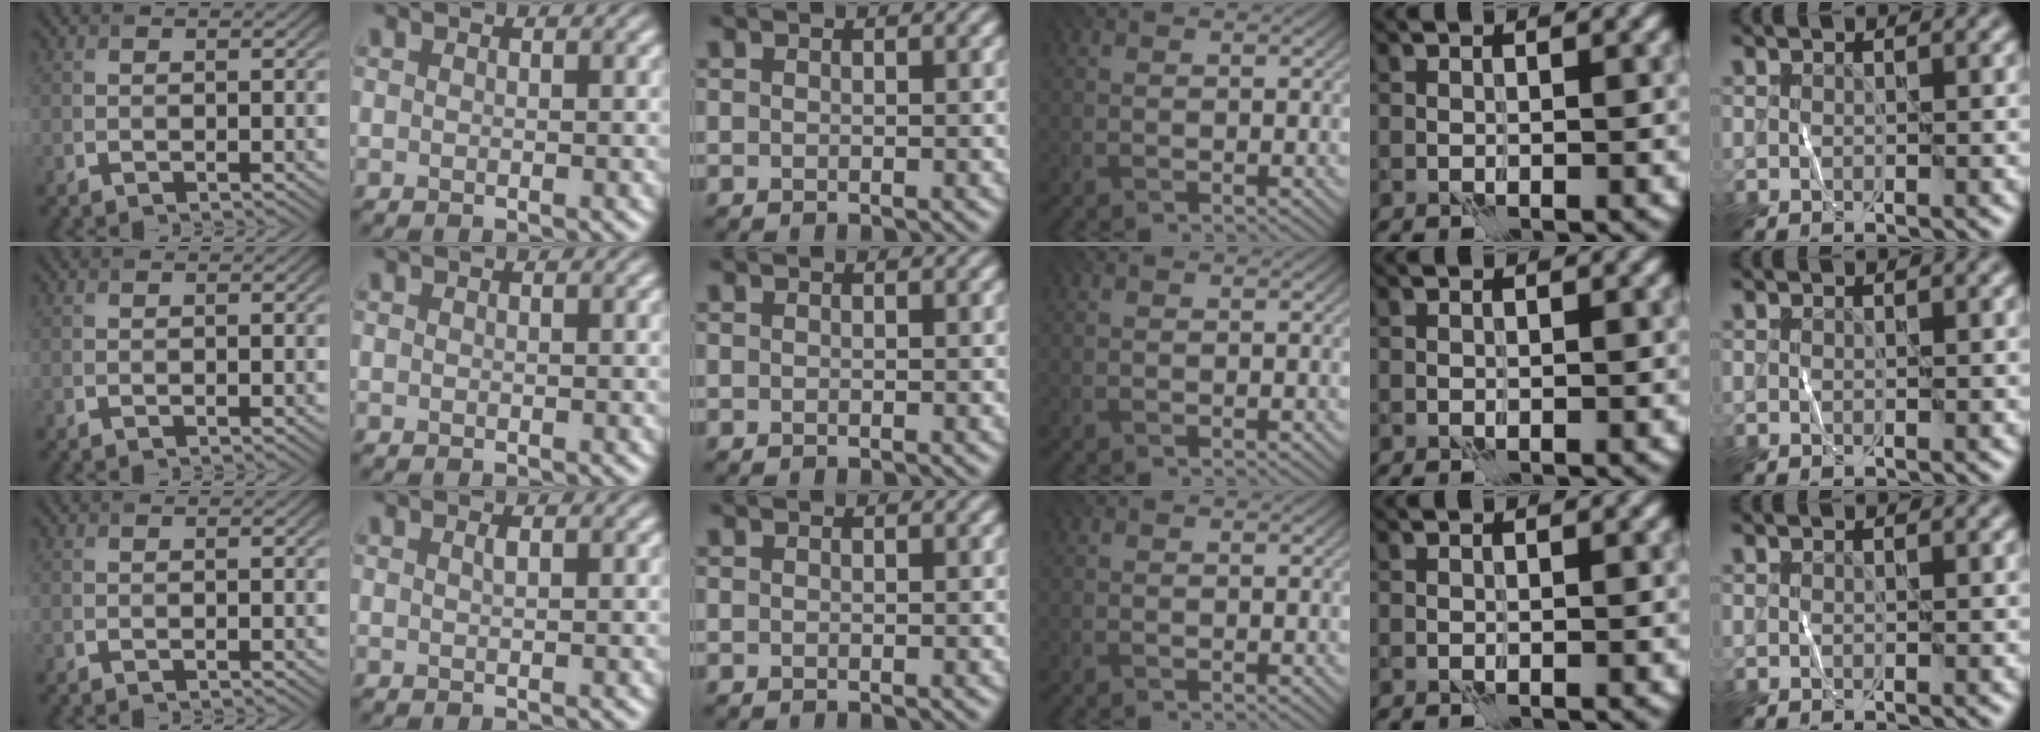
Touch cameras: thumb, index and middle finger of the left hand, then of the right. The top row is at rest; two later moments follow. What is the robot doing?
{"motion": "wipe", "object": "whiteboard"}